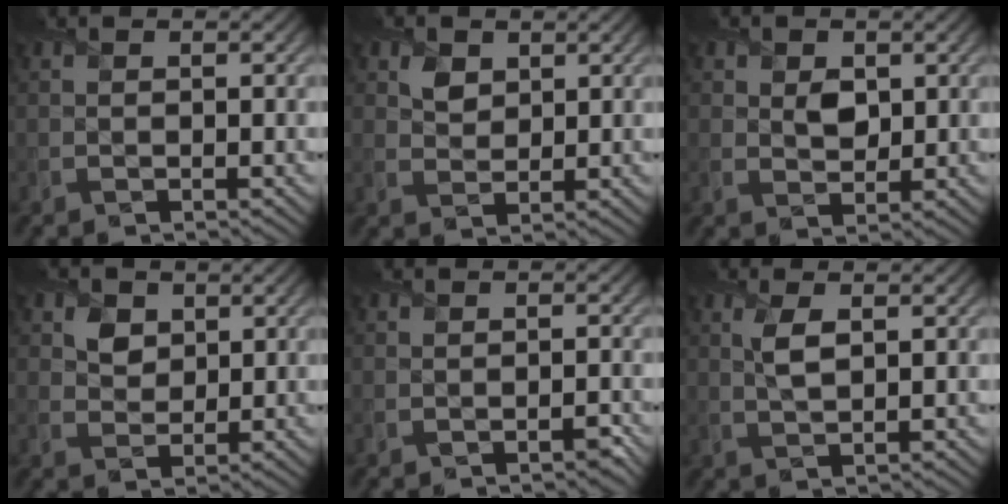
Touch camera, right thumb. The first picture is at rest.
{"total": 2.9, "force": [1.5, 2.2, 1.2], "torque": [-0.031, -0.005, 0.026]}
{"total": 3.1, "force": [1.0, 2.3, 1.7], "torque": [-0.039, -0.009, 0.014]}
{"total": 3.5, "force": [1.5, 2.7, 1.5], "torque": [-0.038, -0.006, 0.020]}
{"total": 1.3, "force": [-0.6, 0.9, 0.8], "torque": [-0.011, -0.008, -0.010]}
{"total": 2.9, "force": [1.1, 1.1, 2.5], "torque": [-0.060, 0.000, 0.020]}